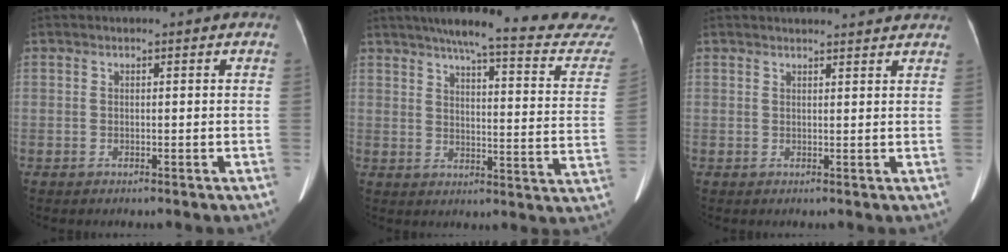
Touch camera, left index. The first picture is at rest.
{"total": 23.8, "force": [21.6, 1.2, 10.0], "torque": [-0.138, -0.069, 0.255]}
{"total": 7.1, "force": [6.9, 0.7, 1.8], "torque": [-0.019, 0.015, 0.066]}